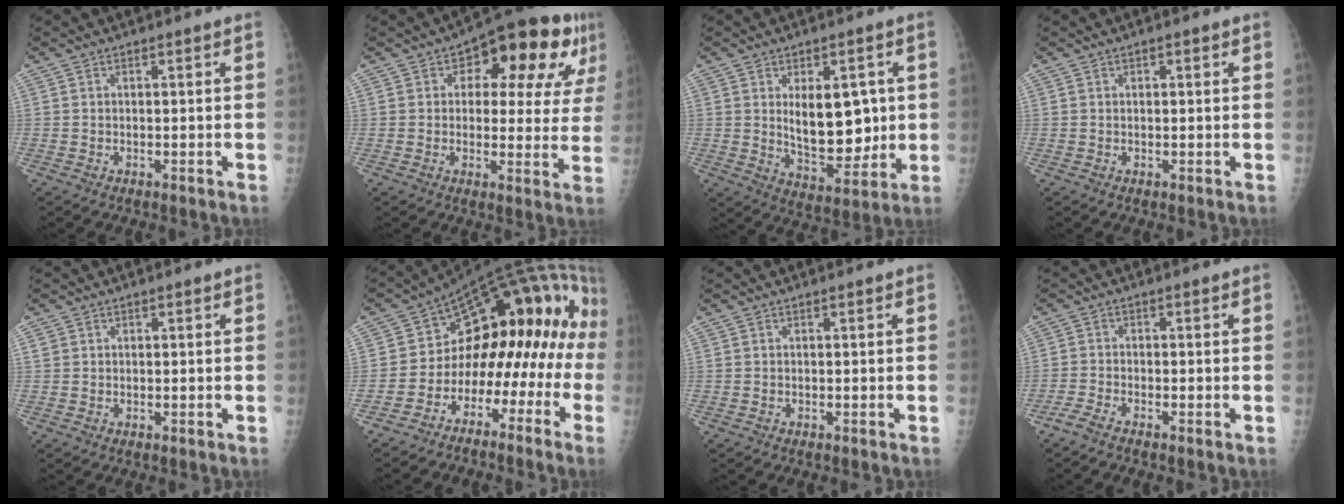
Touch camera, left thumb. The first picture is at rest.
{"total": 16.9, "force": [6.8, 8.3, 13.1], "torque": [-0.122, 0.005, 0.082]}
{"total": 12.6, "force": [1.8, 7.1, 10.3], "torque": [-0.113, -0.025, 0.045]}
{"total": 1.1, "force": [0.5, 0.6, 0.8], "torque": [-0.007, 0.001, 0.005]}
{"total": 0.8, "force": [0.3, 0.8, 0.0], "torque": [0.010, 0.000, 0.003]}
{"total": 17.3, "force": [-5.7, 10.6, 12.4], "torque": [-0.118, 0.117, -0.094]}
{"total": 0.0}
{"total": 2.4, "force": [-2.2, 0.1, 1.0], "torque": [-0.037, 0.002, -0.050]}